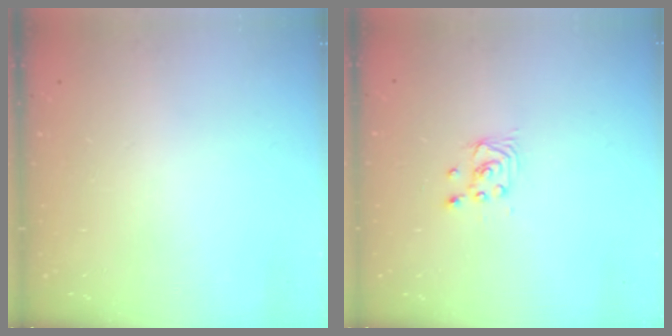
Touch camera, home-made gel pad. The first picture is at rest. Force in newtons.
{"total": 2.2, "press": 2.2, "slide": 0.2}